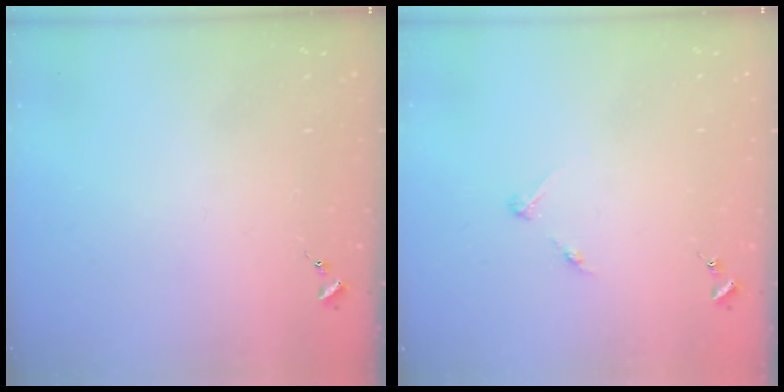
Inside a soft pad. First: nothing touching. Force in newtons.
{"total": 3.2, "press": 3.1, "slide": 0.4}